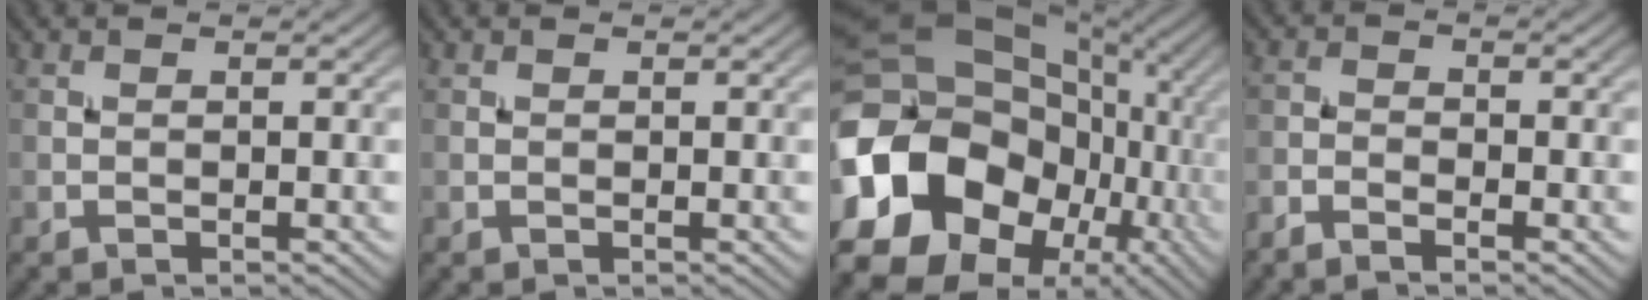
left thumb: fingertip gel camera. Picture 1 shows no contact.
{"total": 0.0}
{"total": 21.7, "force": [-5.4, 17.0, 12.4], "torque": [-0.310, -0.017, -0.081]}
{"total": 2.5, "force": [-2.1, 0.6, 1.1], "torque": [-0.024, -0.004, -0.049]}